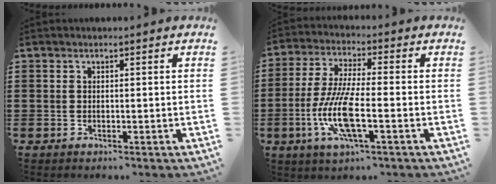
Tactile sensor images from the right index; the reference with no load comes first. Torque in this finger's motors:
{"motor_torque": [2.14, 0.00, 1.05, 0.21]}